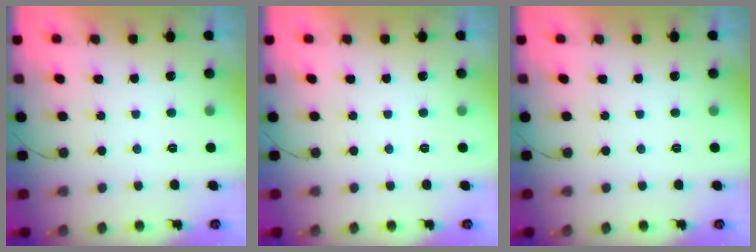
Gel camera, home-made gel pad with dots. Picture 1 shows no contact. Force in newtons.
{"total": 0.0}
{"total": 0.0}